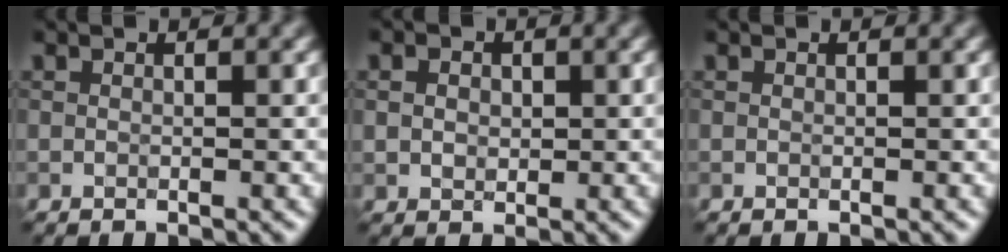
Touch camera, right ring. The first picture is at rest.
{"total": 2.5, "force": [0.7, 2.0, 1.3], "torque": [-0.026, 0.007, 0.010]}
{"total": 0.0}